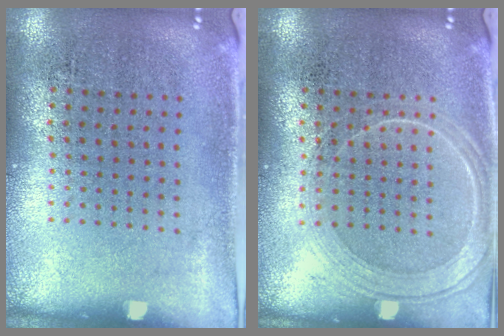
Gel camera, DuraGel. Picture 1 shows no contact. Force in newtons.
{"total": 2.2, "press": 2.1, "slide": 0.4}